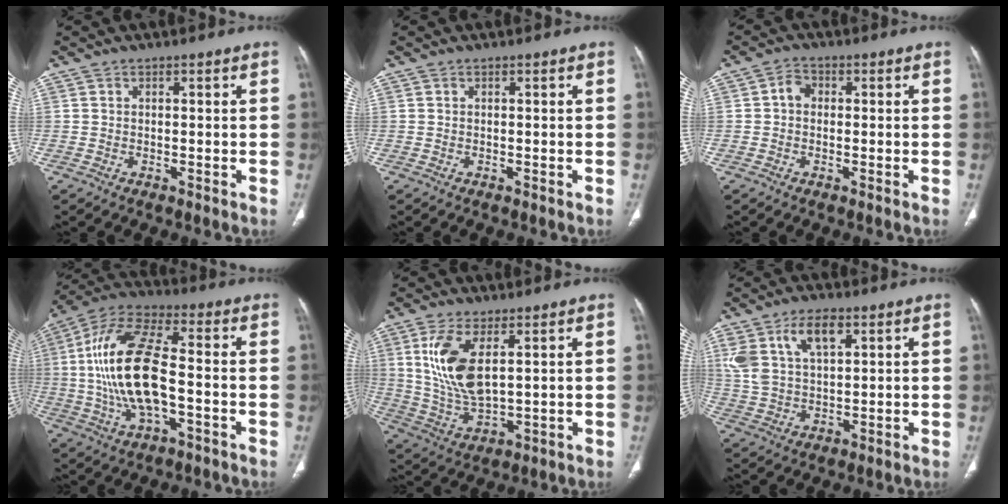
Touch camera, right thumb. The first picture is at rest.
{"total": 0.0}
{"total": 2.7, "force": [0.0, 2.2, 1.6], "torque": [-0.018, 0.012, -0.007]}
{"total": 18.9, "force": [-1.4, 8.0, 17.1], "torque": [-0.351, 0.026, -0.026]}
{"total": 12.4, "force": [3.8, 5.4, 10.4], "torque": [-0.221, -0.020, 0.087]}
{"total": 10.5, "force": [4.8, 5.3, 7.6], "torque": [-0.148, -0.005, 0.096]}